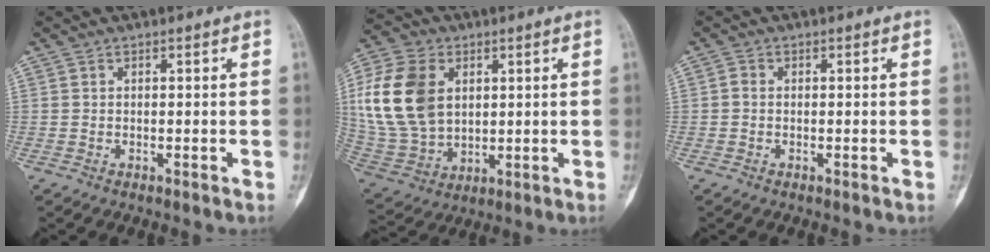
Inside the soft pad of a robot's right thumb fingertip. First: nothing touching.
{"total": 17.9, "force": [3.9, 12.7, 12.1], "torque": [-0.238, -0.006, 0.085]}
{"total": 0.9, "force": [-0.1, 0.7, 0.5], "torque": [-0.009, 0.001, -0.006]}